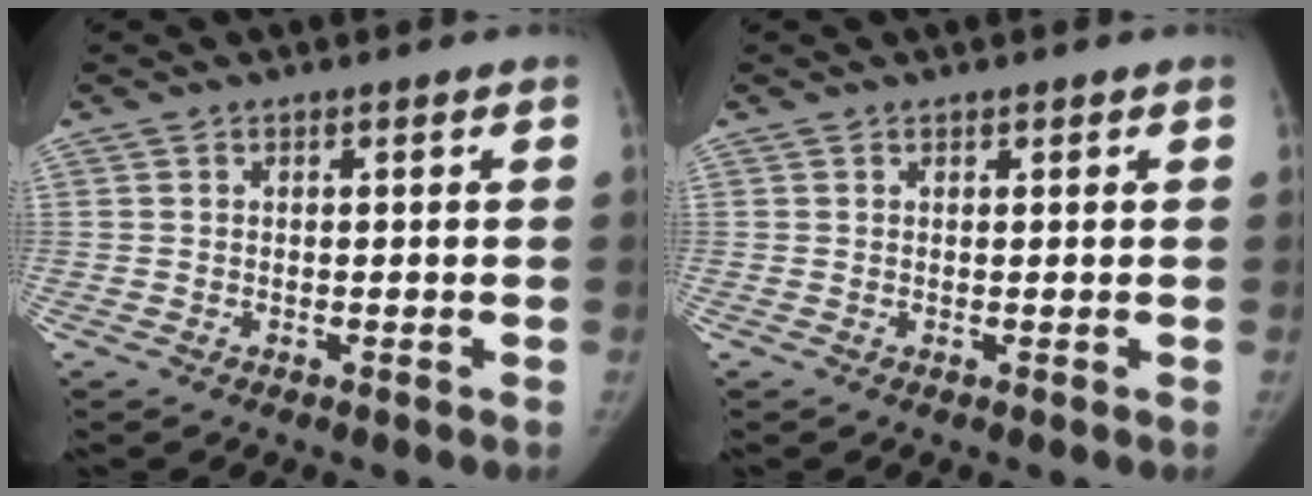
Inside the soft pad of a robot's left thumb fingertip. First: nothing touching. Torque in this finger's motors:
{"motor_torque": [-0.29, 0.04, -0.22, 0.08, -0.07]}